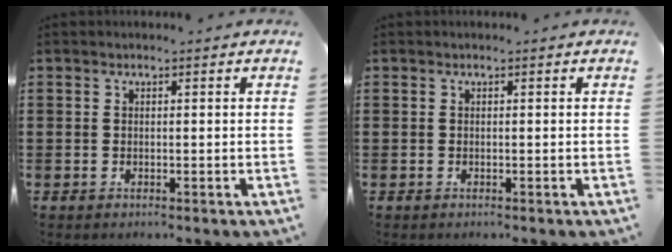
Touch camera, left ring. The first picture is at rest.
{"total": 0.0}